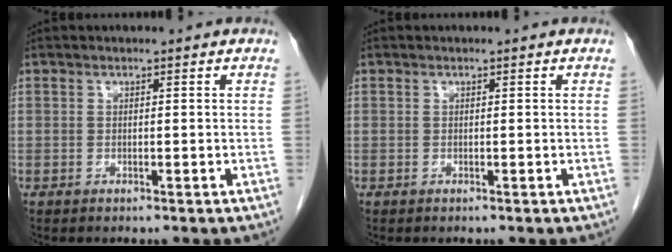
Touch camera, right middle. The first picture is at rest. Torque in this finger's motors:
{"motor_torque": [-0.24, 0.08, -0.02, -0.01]}